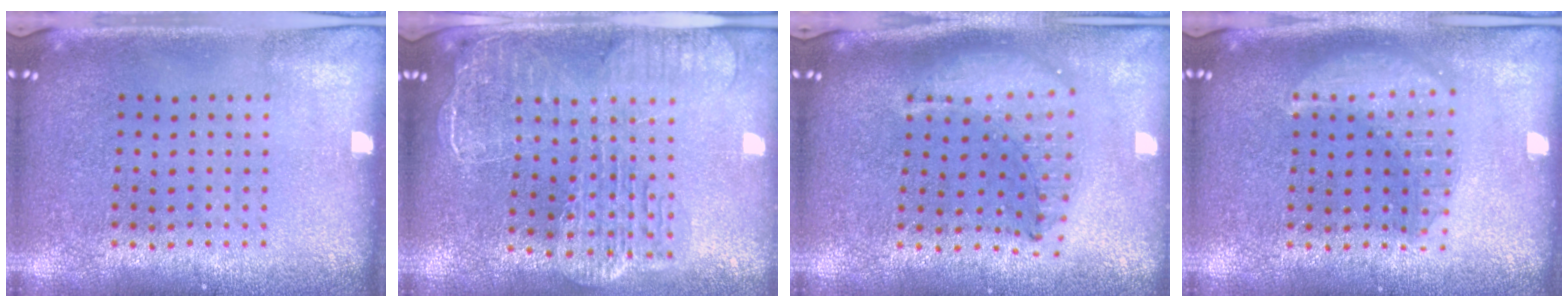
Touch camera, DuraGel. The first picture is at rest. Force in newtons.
{"total": 2.5, "press": 2.2, "slide": 1.2}
{"total": 1.5, "press": 1.3, "slide": 0.7}
{"total": 2.9, "press": 2.9, "slide": 0.3}